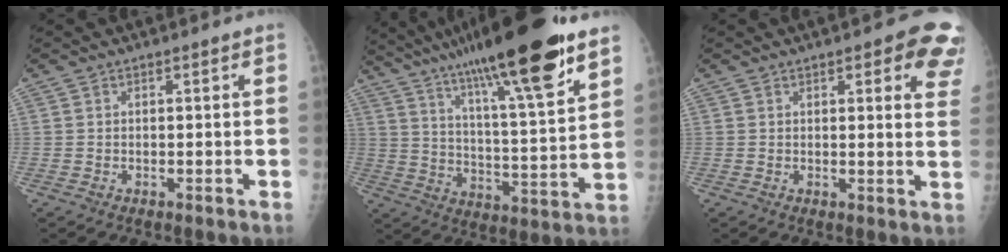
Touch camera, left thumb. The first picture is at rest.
{"total": 24.2, "force": [16.2, 3.3, 17.8], "torque": [-0.278, -0.047, 0.264]}
{"total": 9.9, "force": [5.4, 3.4, 7.6], "torque": [-0.049, -0.019, 0.048]}